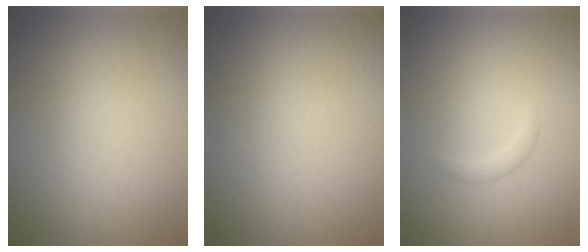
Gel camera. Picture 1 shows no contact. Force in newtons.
{"total": 0.0}
{"total": 0.9, "press": 0.9, "slide": 0.0}